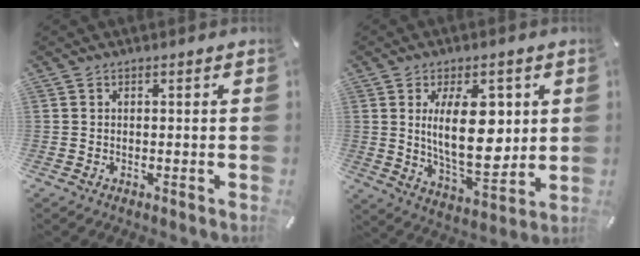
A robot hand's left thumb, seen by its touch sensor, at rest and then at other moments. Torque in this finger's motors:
{"motor_torque": [0.64, 0.71, 1.89, -0.77, 0.63]}